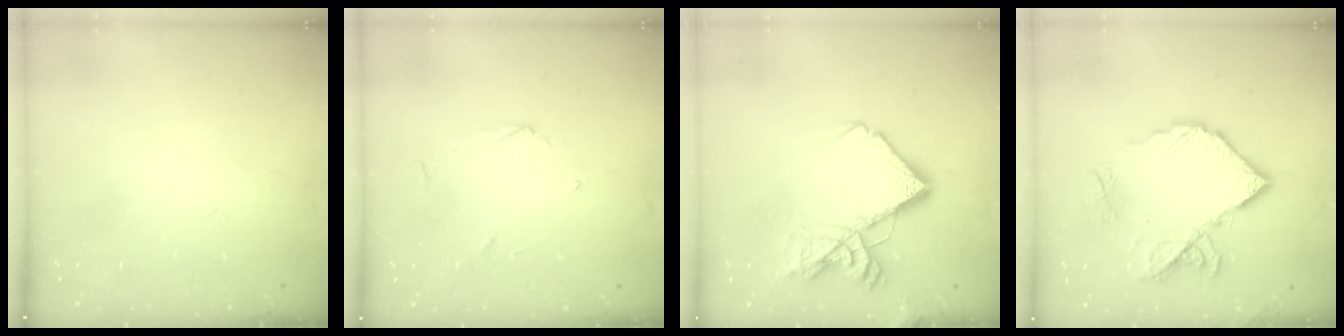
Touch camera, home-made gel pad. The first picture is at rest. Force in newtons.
{"total": 2.5, "press": 2.5, "slide": 0.2}
{"total": 15.0, "press": 14.9, "slide": 1.7}
{"total": 13.1, "press": 13.0, "slide": 1.4}